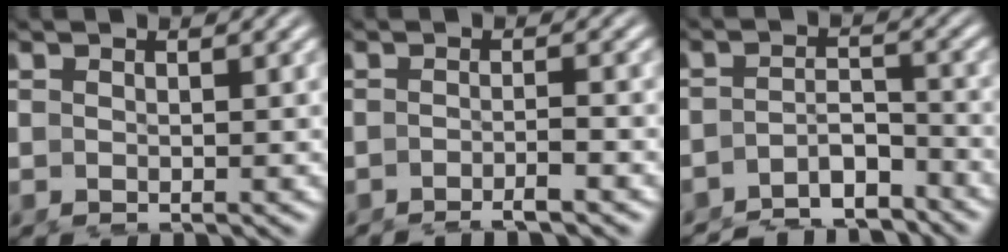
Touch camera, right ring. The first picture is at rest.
{"total": 1.7, "force": [-1.4, -0.7, 0.8], "torque": [-0.006, 0.007, -0.031]}
{"total": 6.2, "force": [-5.7, 1.6, 1.8], "torque": [-0.014, -0.014, -0.091]}